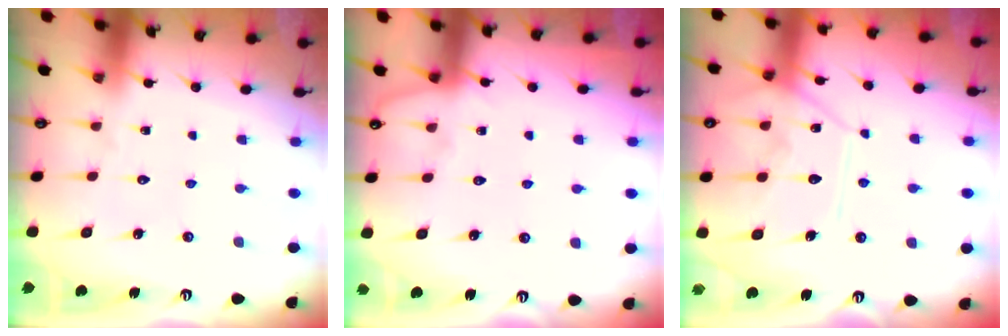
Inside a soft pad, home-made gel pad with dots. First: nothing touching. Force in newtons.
{"total": 3.6, "press": 3.6, "slide": 0.6}
{"total": 12.0, "press": 12.0, "slide": 0.9}